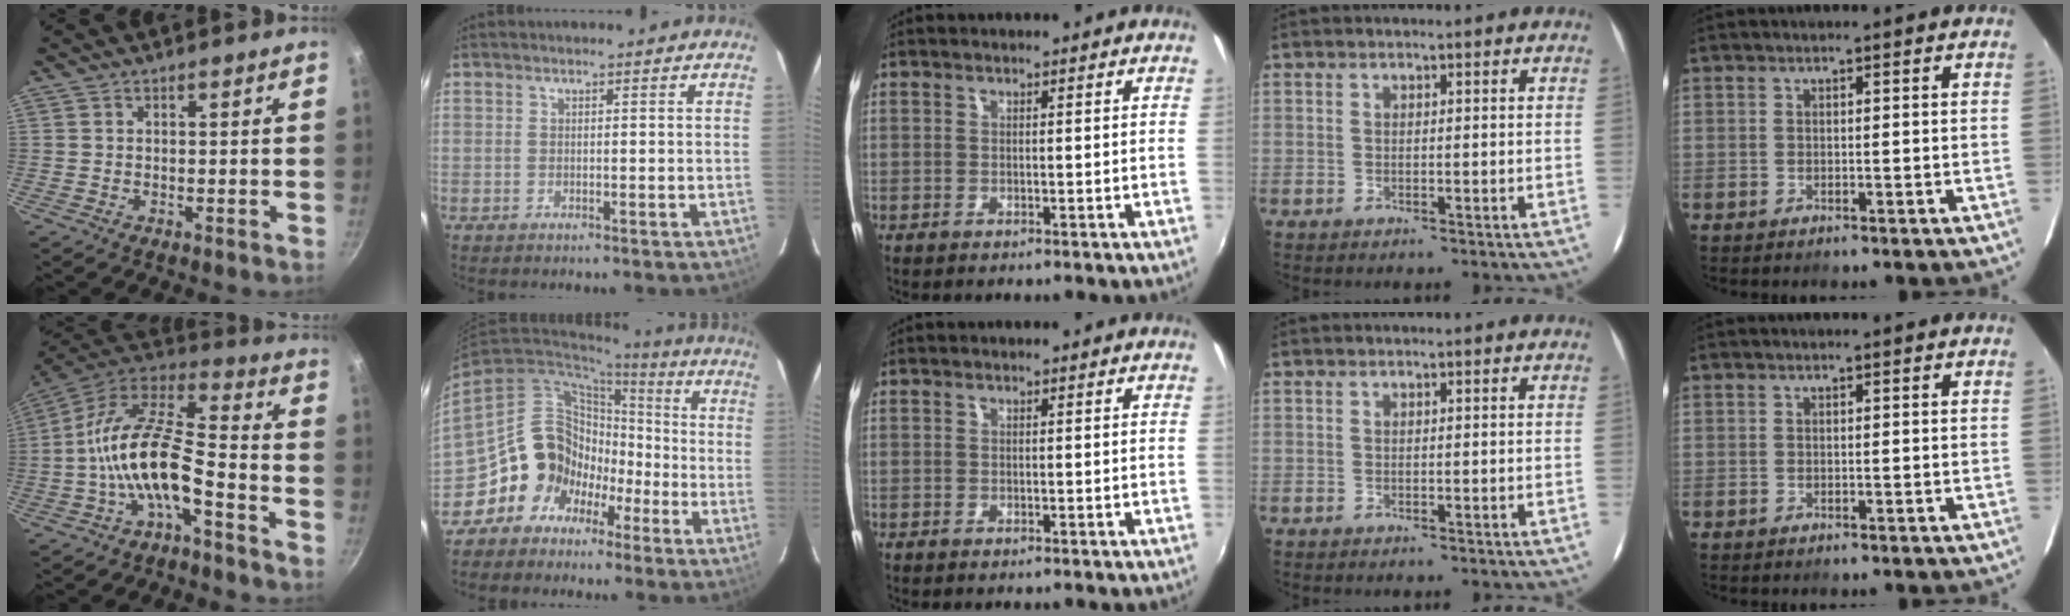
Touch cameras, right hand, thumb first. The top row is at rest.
{"thumb": {"total": 16.1, "force": [-5.6, 6.6, 13.5], "torque": [-0.255, 0.062, -0.117]}, "index": {"total": 14.7, "force": [-5.8, 12.4, 5.4], "torque": [-0.119, 0.039, -0.097]}}